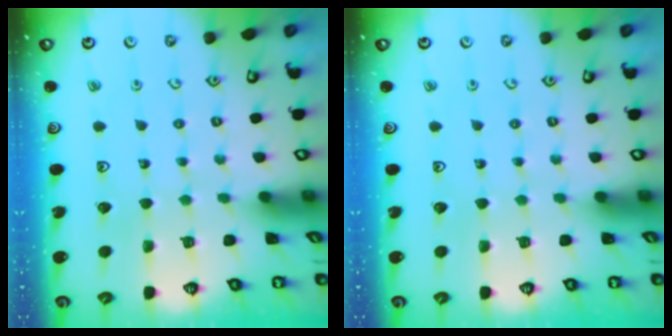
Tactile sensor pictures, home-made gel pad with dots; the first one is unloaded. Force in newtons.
{"total": 0.0}